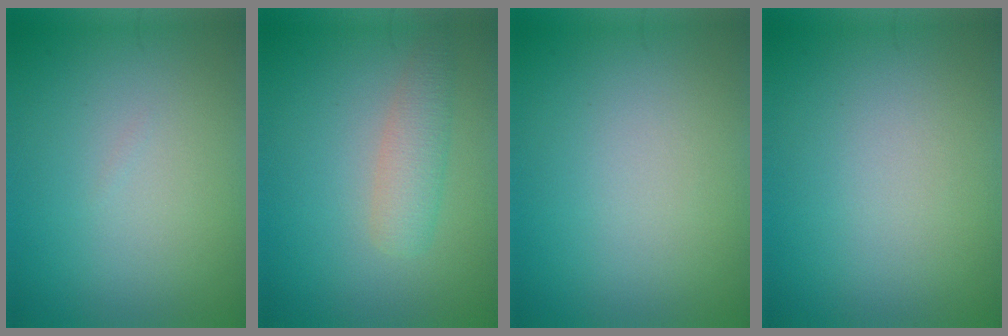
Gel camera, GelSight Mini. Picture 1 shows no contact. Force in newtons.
{"total": 2.6, "press": 2.6, "slide": 0.2}
{"total": 0.0}
{"total": 0.0}